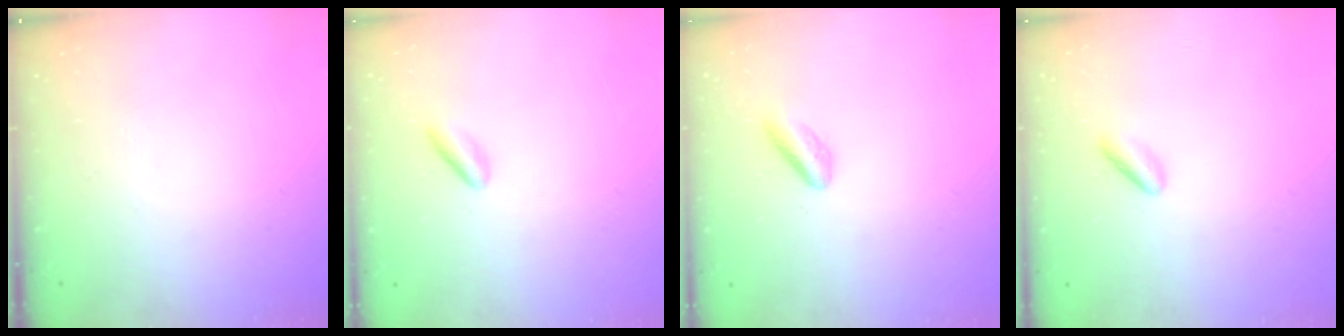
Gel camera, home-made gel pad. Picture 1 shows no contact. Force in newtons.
{"total": 1.5, "press": 1.3, "slide": 0.7}
{"total": 2.4, "press": 2.2, "slide": 1.0}
{"total": 2.5, "press": 2.3, "slide": 0.8}